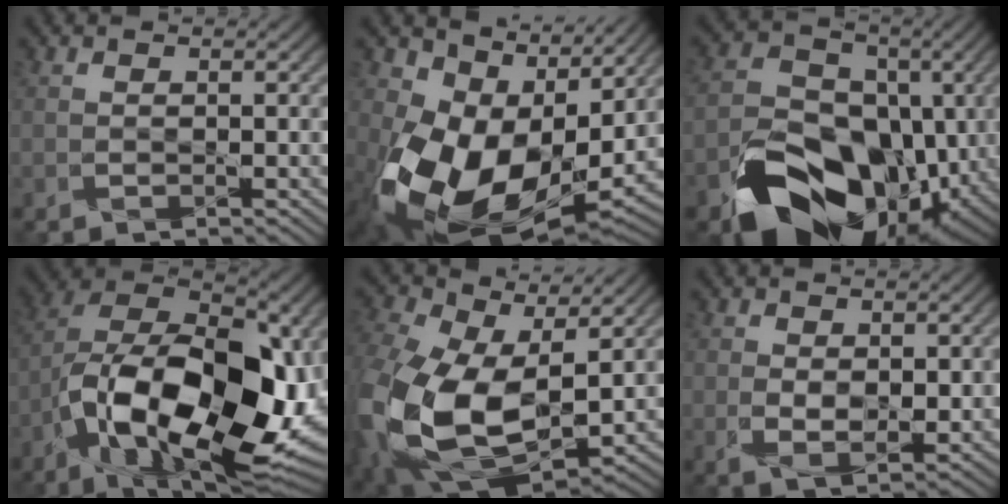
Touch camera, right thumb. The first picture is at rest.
{"total": 15.8, "force": [1.1, 11.4, 10.9], "torque": [-0.221, -0.043, 0.044]}
{"total": 16.7, "force": [-7.1, 11.3, 10.0], "torque": [-0.173, -0.030, -0.121]}
{"total": 20.2, "force": [-6.0, 10.8, 16.0], "torque": [-0.295, -0.009, -0.095]}
{"total": 18.8, "force": [-0.6, 12.5, 13.9], "torque": [-0.352, -0.063, 0.026]}
{"total": 3.2, "force": [0.4, 2.1, 2.4], "torque": [-0.052, -0.008, 0.013]}